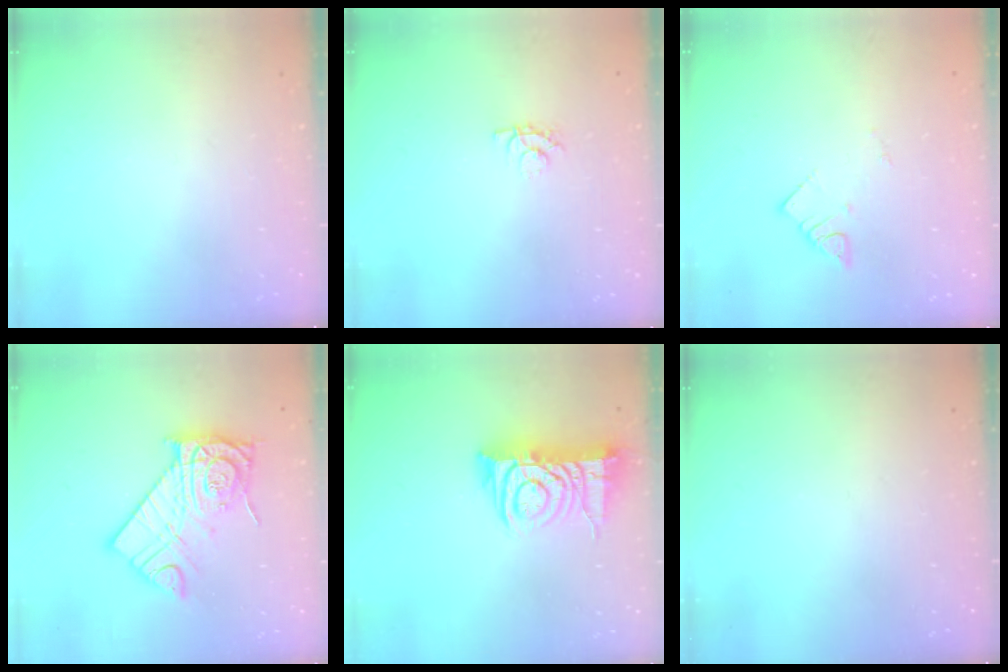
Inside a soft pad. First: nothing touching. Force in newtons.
{"total": 3.6, "press": 3.6, "slide": 0.4}
{"total": 2.6, "press": 2.6, "slide": 0.1}
{"total": 14.9, "press": 14.8, "slide": 1.1}
{"total": 12.5, "press": 12.4, "slide": 1.3}
{"total": 0.0}